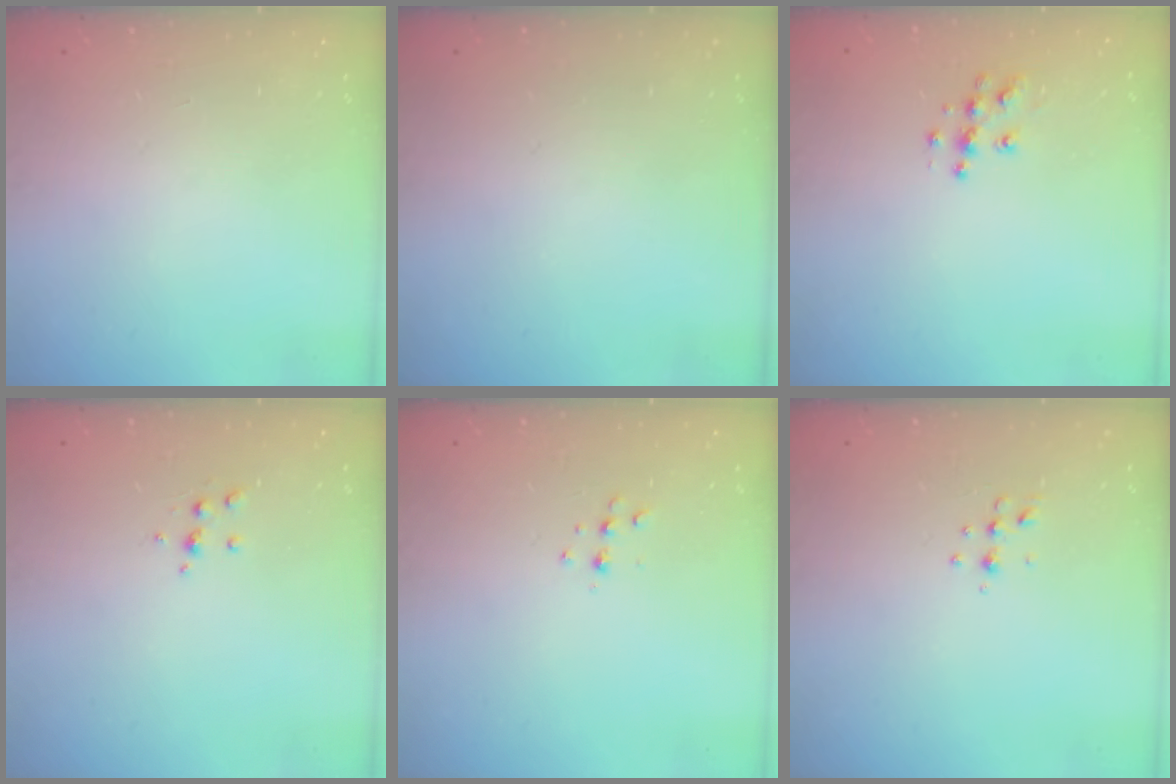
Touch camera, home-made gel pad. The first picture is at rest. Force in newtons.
{"total": 0.0}
{"total": 7.6, "press": 7.6, "slide": 0.4}
{"total": 4.9, "press": 4.8, "slide": 1.1}
{"total": 4.3, "press": 4.2, "slide": 0.8}
{"total": 3.8, "press": 3.6, "slide": 1.4}